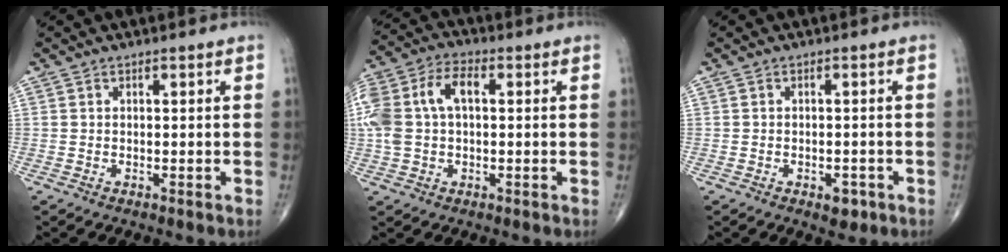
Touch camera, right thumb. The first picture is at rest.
{"total": 13.8, "force": [1.7, 8.4, 10.8], "torque": [-0.249, 0.034, 0.030]}
{"total": 2.8, "force": [-1.4, 1.7, 1.8], "torque": [-0.009, 0.005, -0.013]}